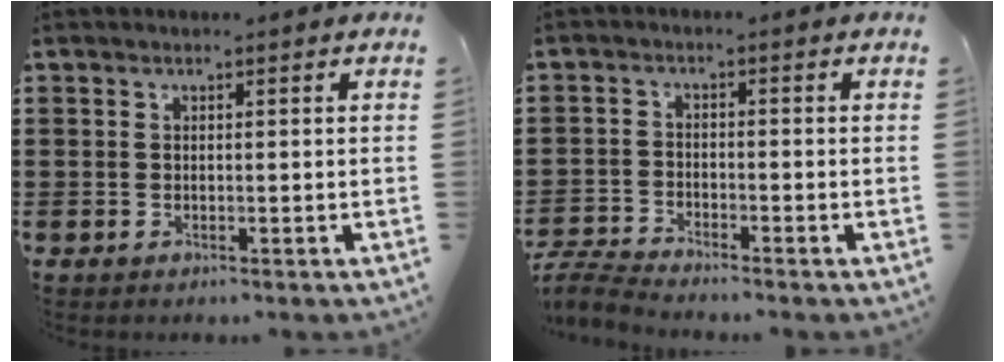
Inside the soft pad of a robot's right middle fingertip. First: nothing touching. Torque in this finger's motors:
{"motor_torque": [0.81, -0.33, 0.02, 0.00]}